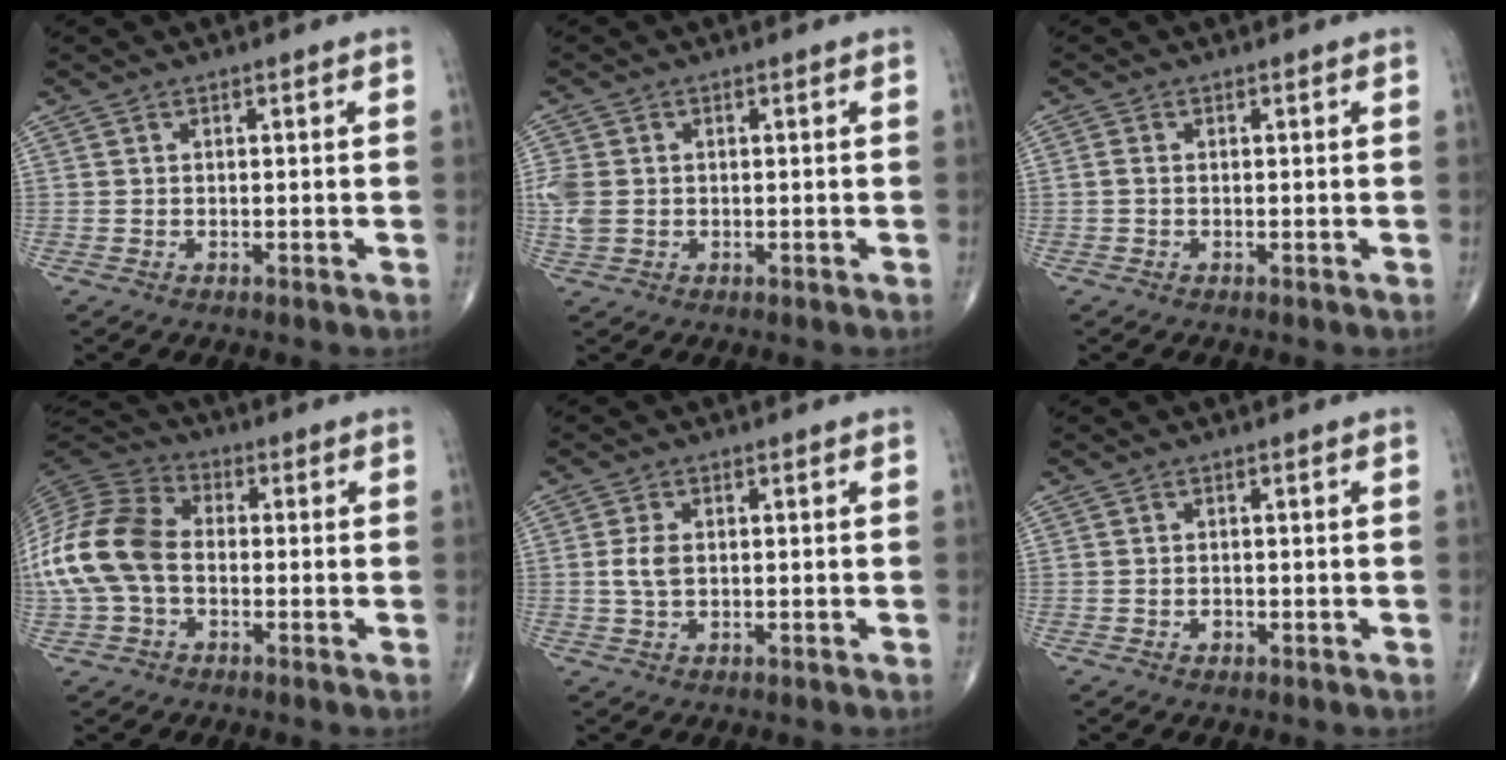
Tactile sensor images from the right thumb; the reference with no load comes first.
{"total": 4.2, "force": [-0.1, 3.2, 2.7], "torque": [-0.075, 0.003, 0.000]}
{"total": 0.9, "force": [-0.1, 0.6, 0.6], "torque": [-0.013, 0.000, -0.005]}
{"total": 16.3, "force": [-1.5, 11.1, 11.8], "torque": [-0.255, 0.032, -0.034]}
{"total": 3.3, "force": [0.2, 1.9, 2.7], "torque": [-0.059, 0.003, 0.004]}
{"total": 1.0, "force": [-0.4, 0.8, 0.6], "torque": [-0.006, 0.002, -0.005]}